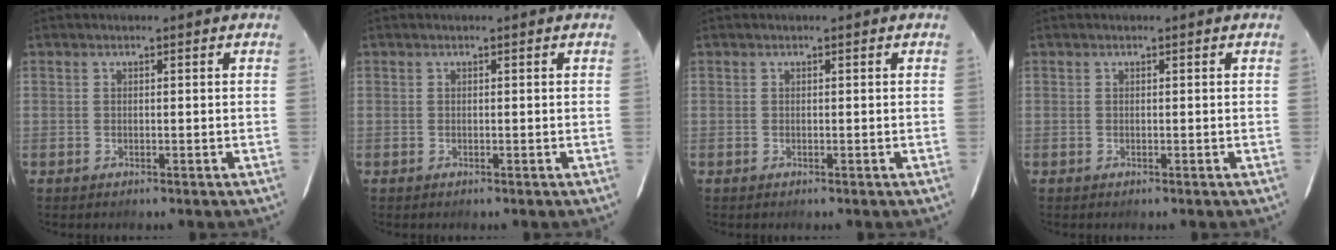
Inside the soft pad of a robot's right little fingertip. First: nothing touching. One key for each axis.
{"total": 0.0}
{"total": 0.0}
{"total": 0.0}